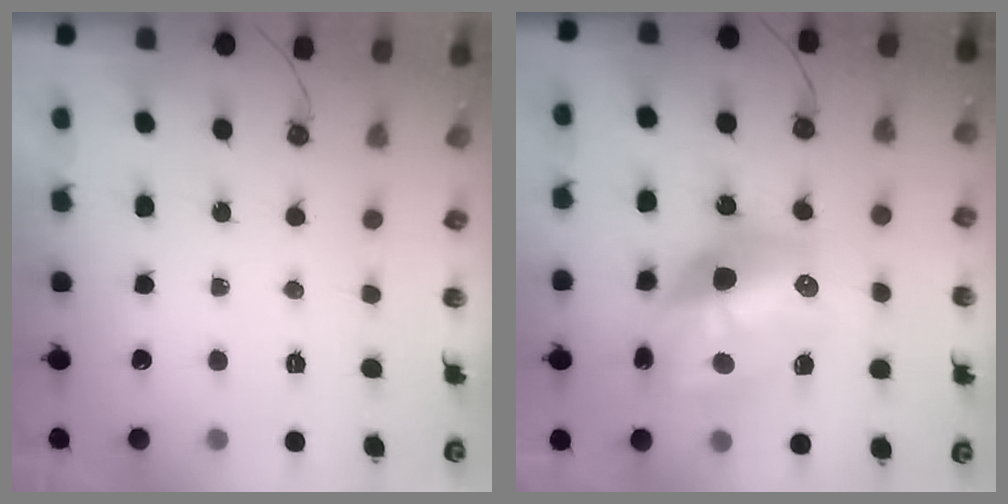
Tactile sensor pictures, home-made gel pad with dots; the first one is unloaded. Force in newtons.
{"total": 22.0, "press": 21.5, "slide": 5.0}